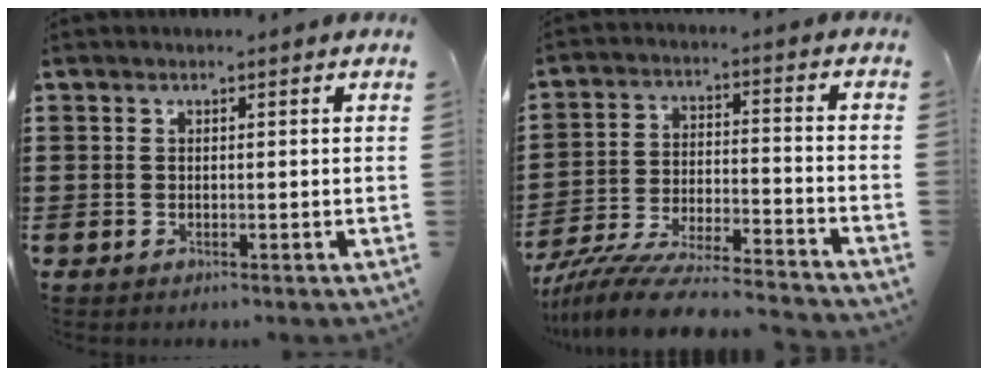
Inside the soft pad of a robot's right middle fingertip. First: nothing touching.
{"total": 9.5, "force": [-8.8, 0.6, 3.5], "torque": [-0.071, 0.006, -0.176]}